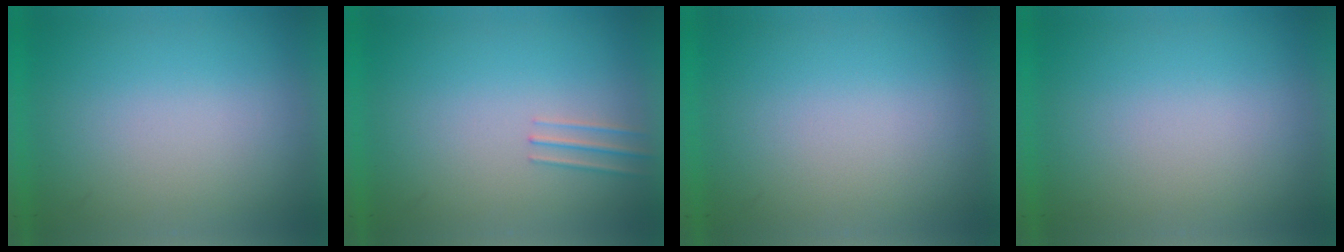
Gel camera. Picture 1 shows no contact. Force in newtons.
{"total": 1.0}
{"total": 0.0}
{"total": 0.0}